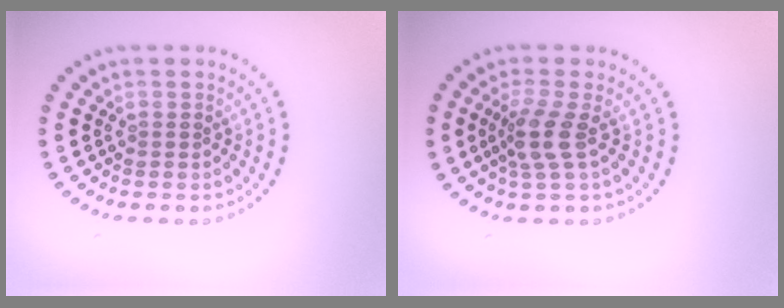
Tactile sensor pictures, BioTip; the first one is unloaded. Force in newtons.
{"total": 2.6, "press": 2.0, "slide": 1.6}